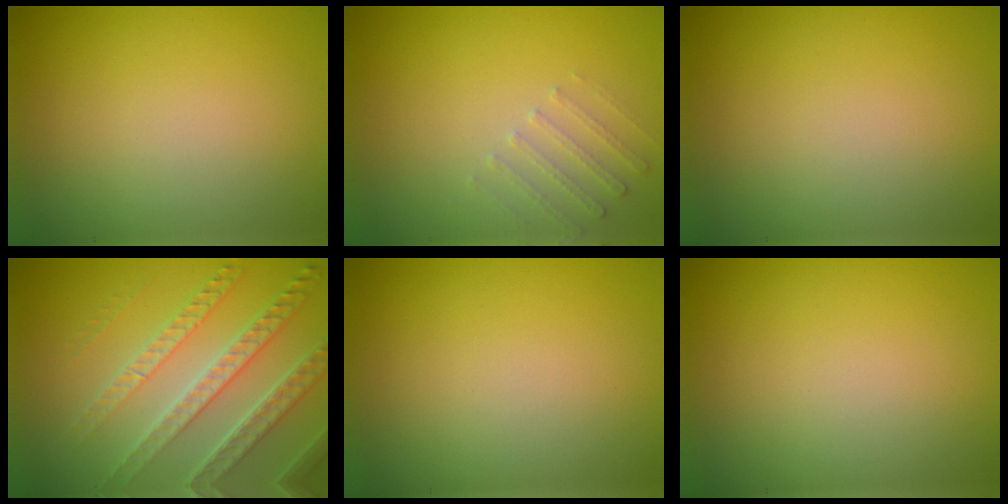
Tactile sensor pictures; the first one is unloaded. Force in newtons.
{"total": 1.6, "press": 1.6, "slide": 0.4}
{"total": 0.0}
{"total": 6.5, "press": 4.8, "slide": 4.4}
{"total": 0.0}
{"total": 0.0}